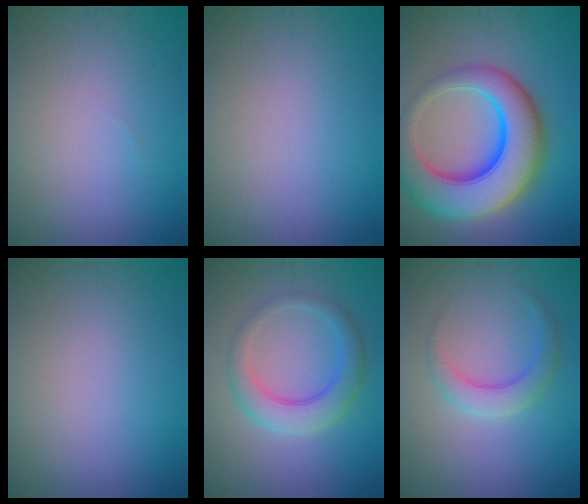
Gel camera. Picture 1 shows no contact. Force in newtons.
{"total": 0.0}
{"total": 11.8, "press": 11.8, "slide": 0.5}
{"total": 0.0}
{"total": 4.1, "press": 4.1, "slide": 0.1}
{"total": 2.7, "press": 2.7, "slide": 0.2}